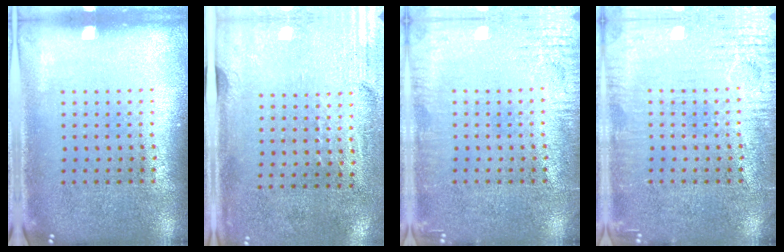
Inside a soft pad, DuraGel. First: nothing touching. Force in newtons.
{"total": 2.9, "press": 2.5, "slide": 1.5}
{"total": 2.7, "press": 2.7, "slide": 0.2}
{"total": 3.6, "press": 3.6, "slide": 0.4}